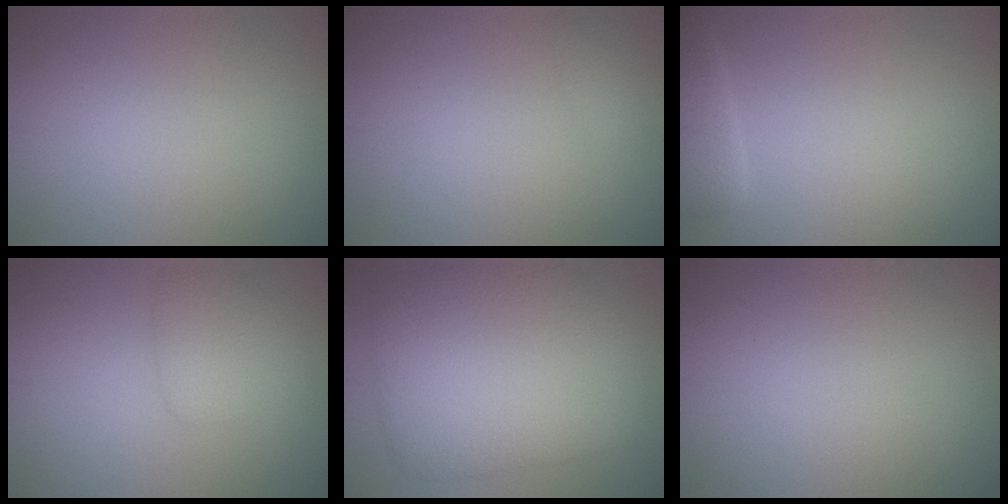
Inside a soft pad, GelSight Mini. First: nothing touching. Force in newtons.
{"total": 1.0, "press": 1.0, "slide": 0.1}
{"total": 2.9, "press": 2.9, "slide": 0.3}
{"total": 2.5, "press": 2.5, "slide": 0.1}
{"total": 9.2, "press": 9.2, "slide": 0.2}
{"total": 0.0}